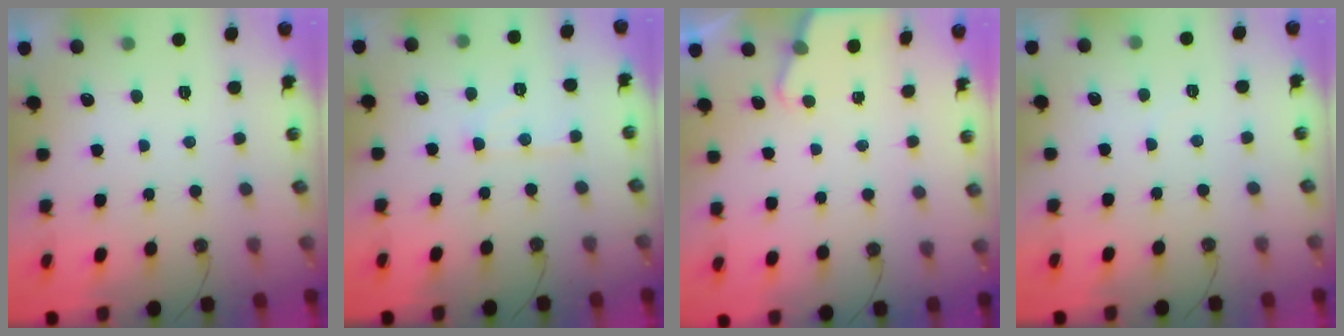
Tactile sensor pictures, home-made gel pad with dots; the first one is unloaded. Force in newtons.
{"total": 7.0, "press": 7.0, "slide": 0.4}
{"total": 2.7, "press": 2.7, "slide": 0.2}
{"total": 3.3, "press": 3.3, "slide": 0.5}